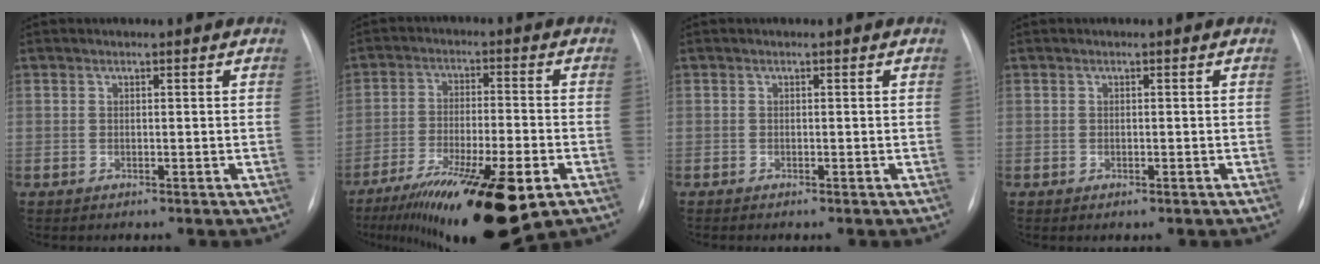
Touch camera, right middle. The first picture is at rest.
{"total": 18.4, "force": [-10.8, 3.6, 14.5], "torque": [-0.209, -0.036, -0.173]}
{"total": 0.0}
{"total": 0.5, "force": [-0.3, 0.2, 0.4], "torque": [-0.007, -0.002, -0.002]}